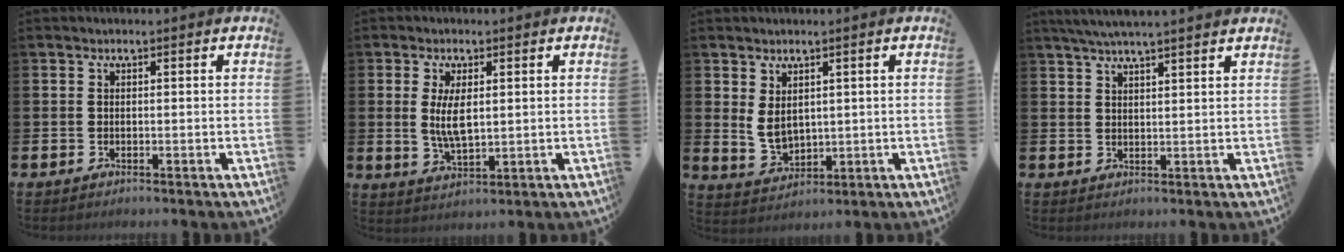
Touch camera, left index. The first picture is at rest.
{"total": 4.8, "force": [1.2, 1.9, 4.3], "torque": [-0.071, -0.003, 0.018]}
{"total": 3.6, "force": [2.0, 2.0, 2.2], "torque": [-0.031, -0.010, 0.033]}
{"total": 4.1, "force": [3.8, -0.3, 1.3], "torque": [-0.044, -0.005, 0.072]}